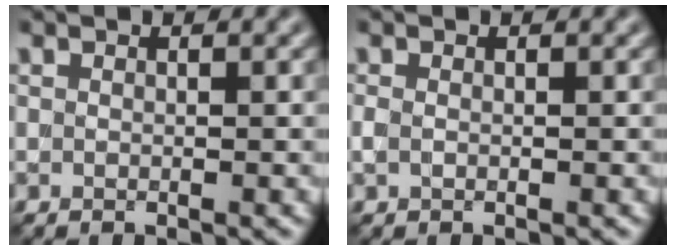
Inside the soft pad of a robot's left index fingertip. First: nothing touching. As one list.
[{"total": 0.7, "force": [-0.2, 0.5, 0.4], "torque": [-0.012, -0.001, -0.004]}]